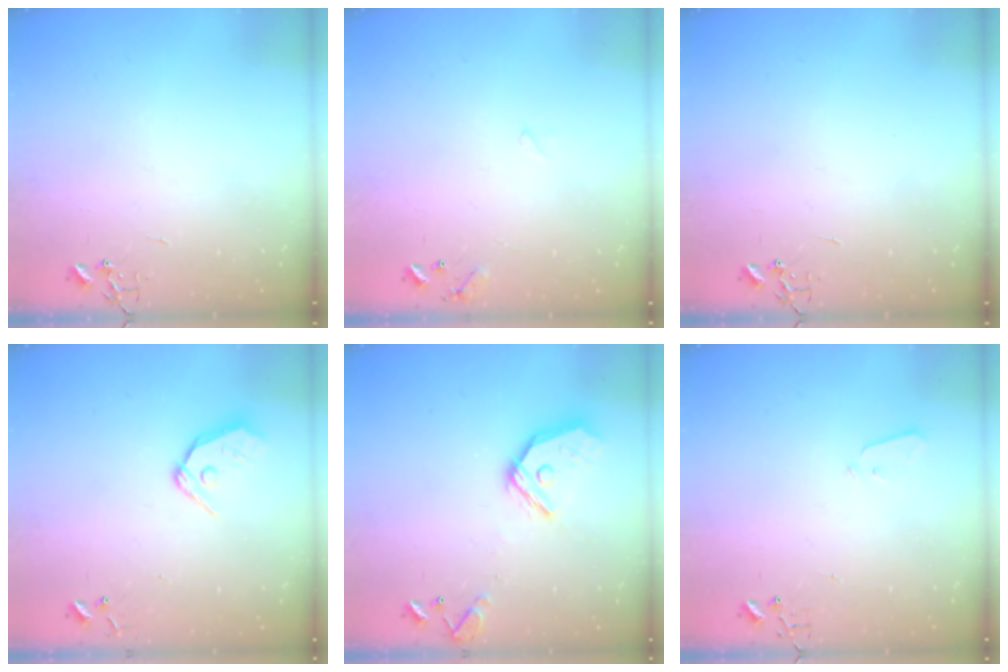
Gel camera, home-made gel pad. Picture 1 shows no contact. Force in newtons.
{"total": 6.1, "press": 6.1, "slide": 0.5}
{"total": 0.0}
{"total": 9.8, "press": 9.7, "slide": 1.3}
{"total": 14.6, "press": 14.4, "slide": 1.8}
{"total": 2.1, "press": 2.1, "slide": 0.3}